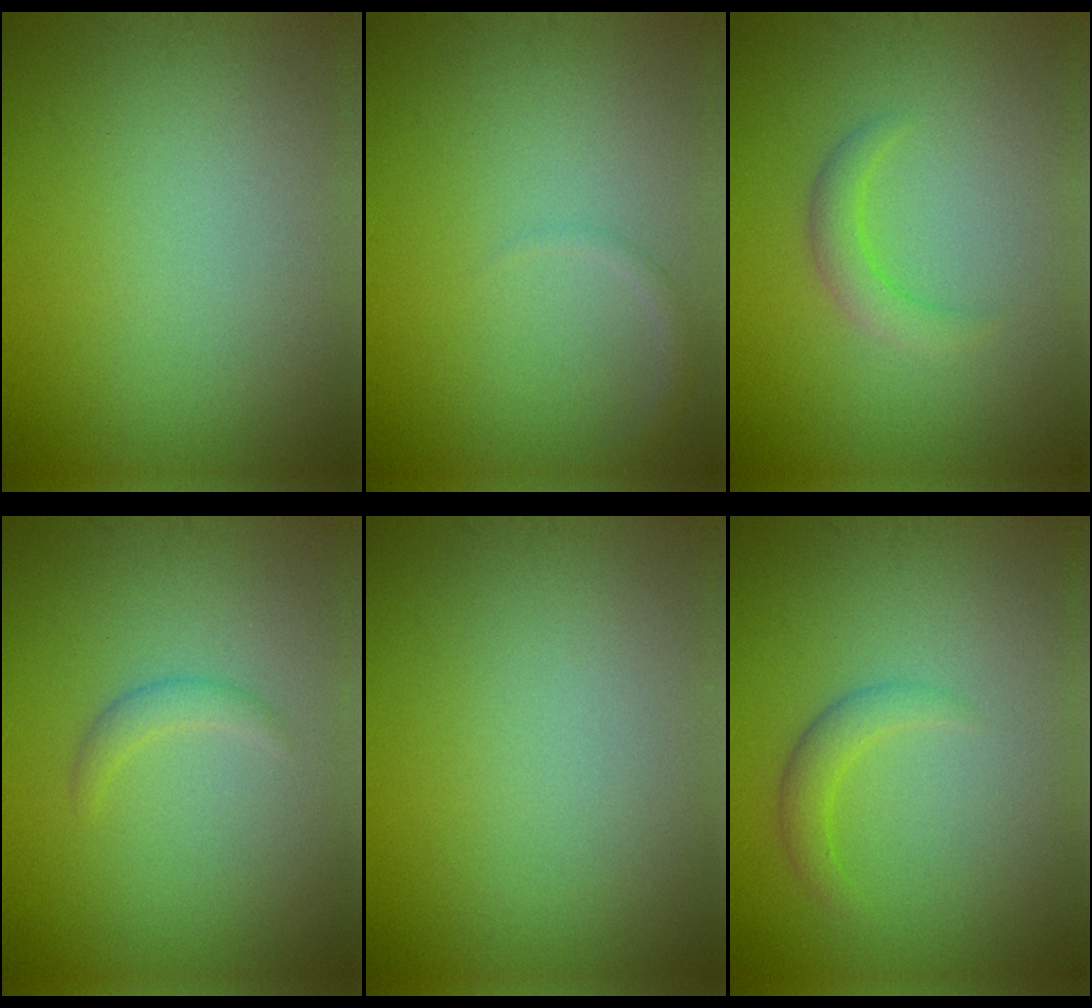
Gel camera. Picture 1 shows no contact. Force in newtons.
{"total": 0.8, "press": 0.8, "slide": 0.1}
{"total": 2.0, "press": 2.0, "slide": 0.3}
{"total": 1.2, "press": 1.2, "slide": 0.1}
{"total": 0.0}
{"total": 1.8, "press": 1.8, "slide": 0.0}